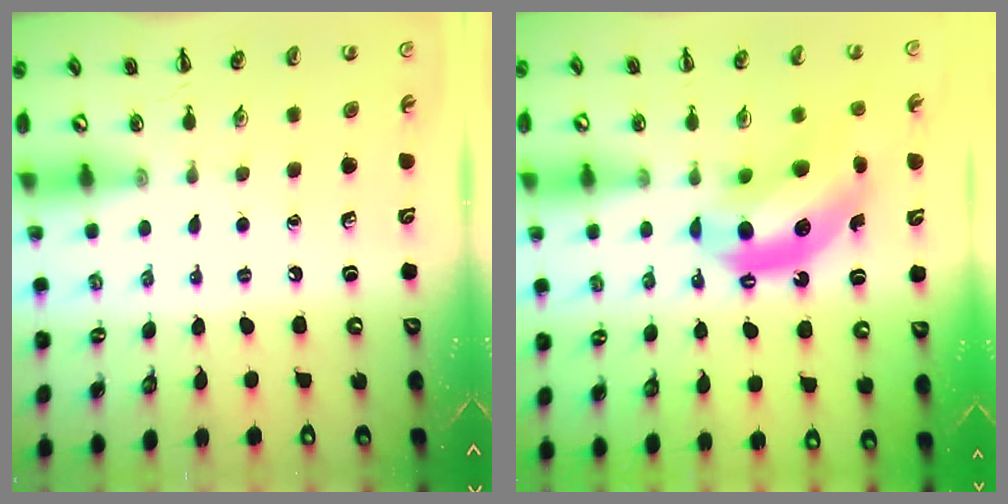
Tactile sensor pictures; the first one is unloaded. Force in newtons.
{"total": 13.4, "press": 12.9, "slide": 3.6}